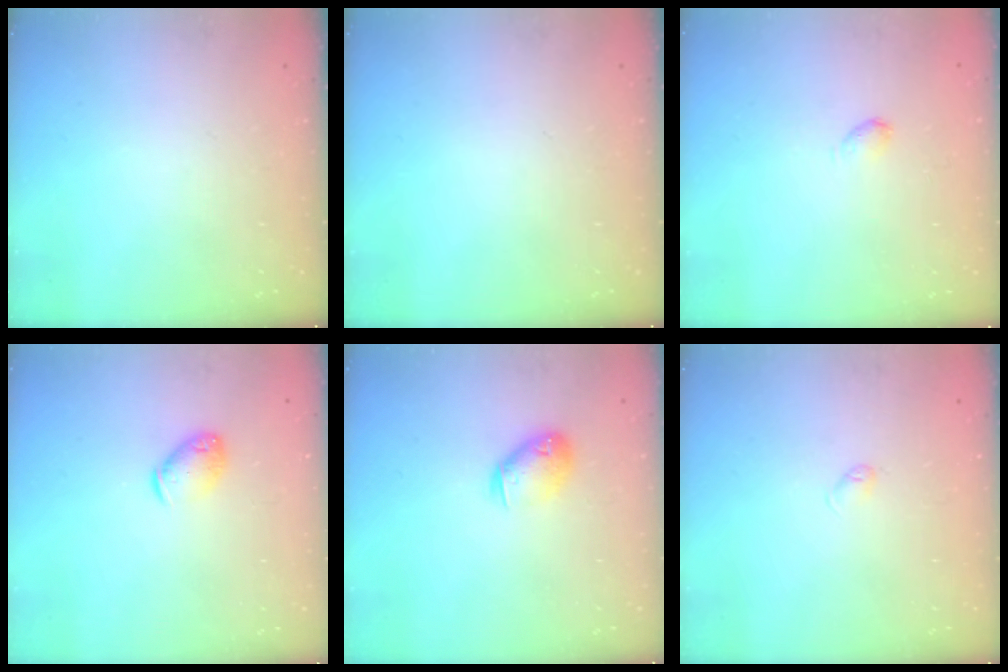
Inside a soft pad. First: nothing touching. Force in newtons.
{"total": 0.0}
{"total": 2.9, "press": 2.9, "slide": 0.5}
{"total": 8.0, "press": 7.9, "slide": 1.4}
{"total": 9.7, "press": 9.5, "slide": 1.6}
{"total": 3.0, "press": 2.9, "slide": 0.6}